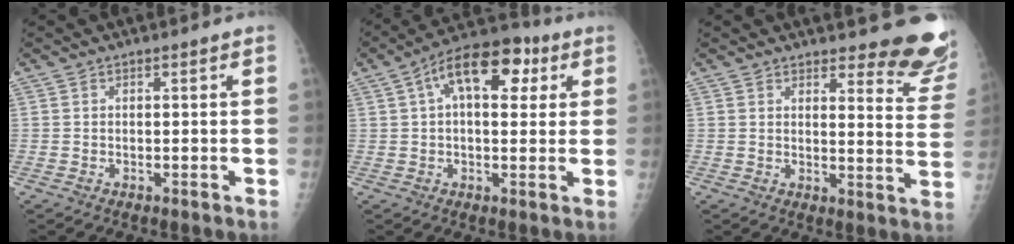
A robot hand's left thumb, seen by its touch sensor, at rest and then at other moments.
{"total": 14.2, "force": [4.8, 7.4, 11.1], "torque": [-0.149, 0.022, 0.066]}
{"total": 12.4, "force": [11.2, 2.9, 4.4], "torque": [-0.012, -0.104, 0.110]}